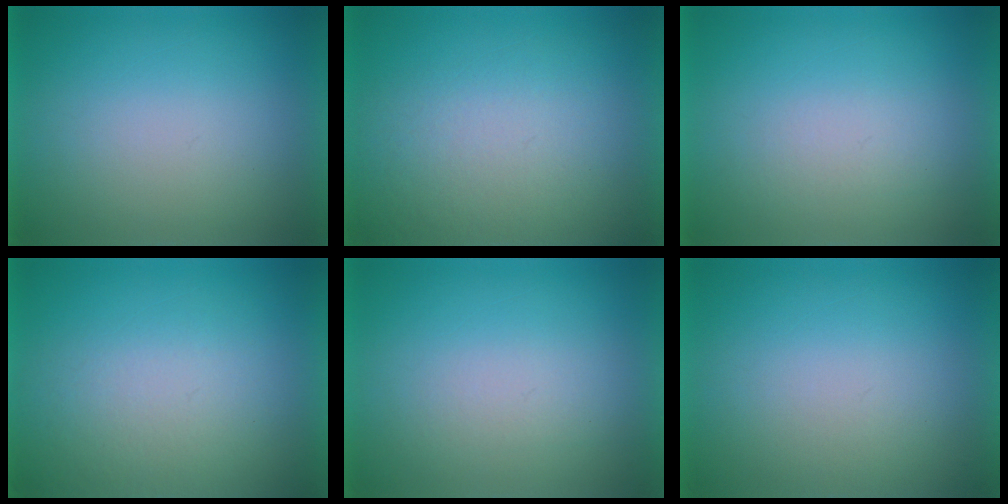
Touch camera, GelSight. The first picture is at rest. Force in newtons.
{"total": 5.8}
{"total": 1.4}
{"total": 4.5}
{"total": 1.5}
{"total": 1.1}